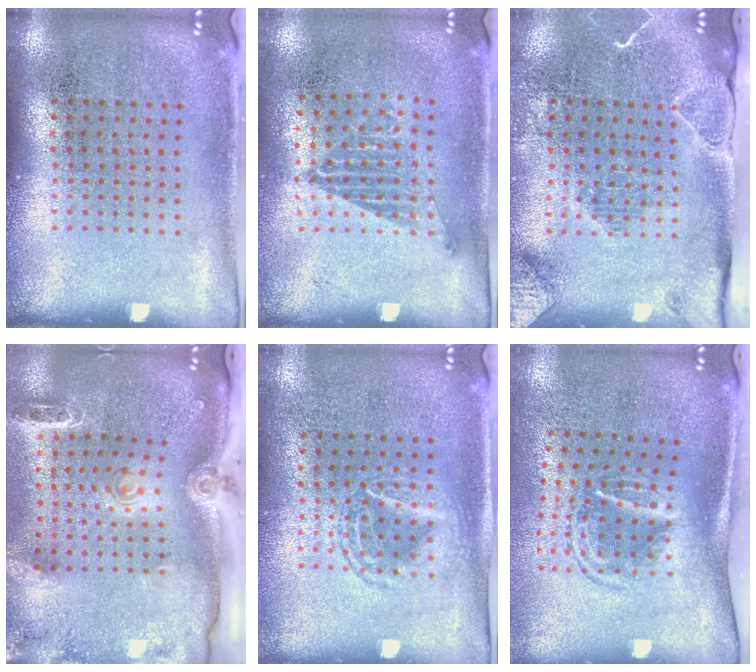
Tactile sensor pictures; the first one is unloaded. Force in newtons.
{"total": 1.0, "press": 0.8, "slide": 0.6}
{"total": 2.0, "press": 2.0, "slide": 0.2}
{"total": 2.6, "press": 1.9, "slide": 1.7}
{"total": 1.3, "press": 1.2, "slide": 0.5}
{"total": 1.8, "press": 1.2, "slide": 1.3}